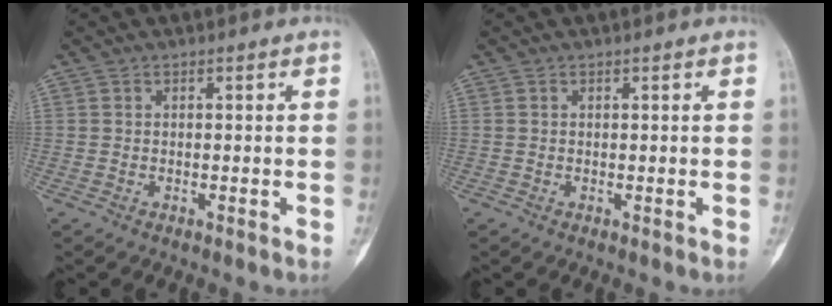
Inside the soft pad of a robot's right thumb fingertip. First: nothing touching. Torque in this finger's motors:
{"motor_torque": [0.03, 0.02, 0.00, 0.00, 0.00]}